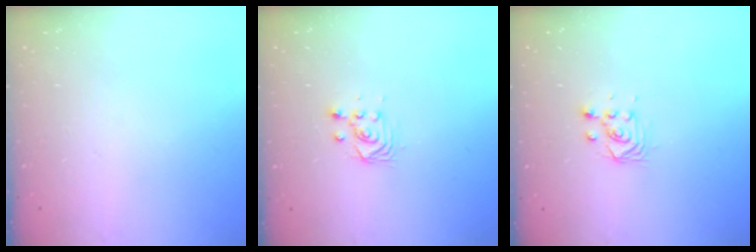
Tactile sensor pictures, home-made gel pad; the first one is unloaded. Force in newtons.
{"total": 3.3, "press": 3.1, "slide": 1.1}
{"total": 3.7, "press": 3.4, "slide": 1.4}